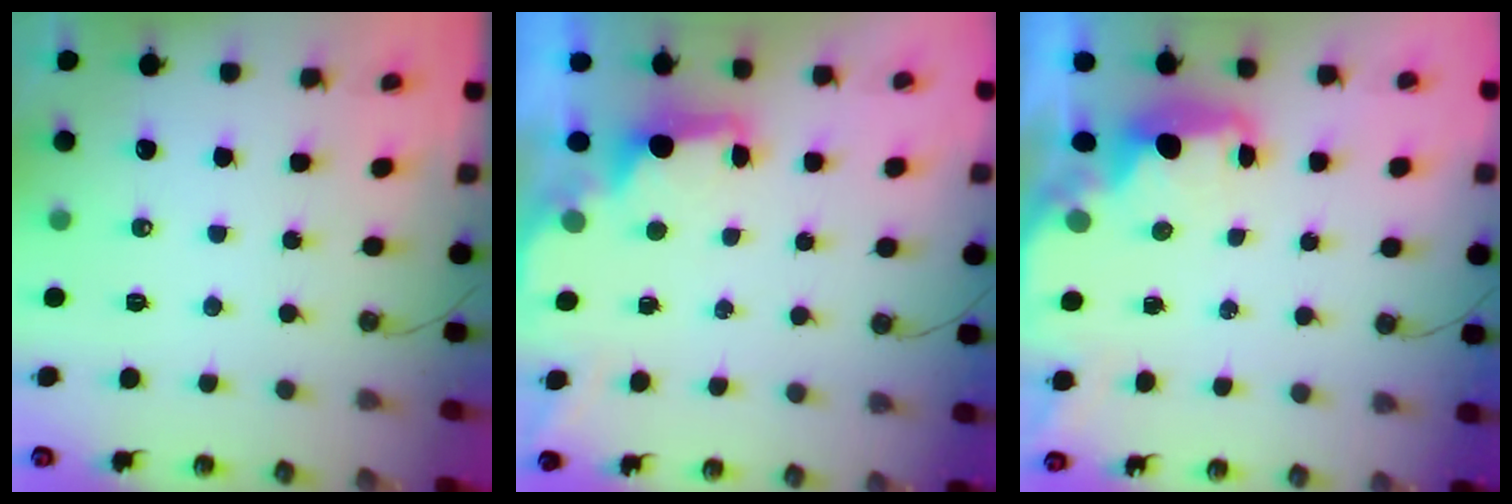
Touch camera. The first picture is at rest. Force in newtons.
{"total": 2.1, "press": 1.9, "slide": 0.8}
{"total": 2.8, "press": 2.8, "slide": 0.4}